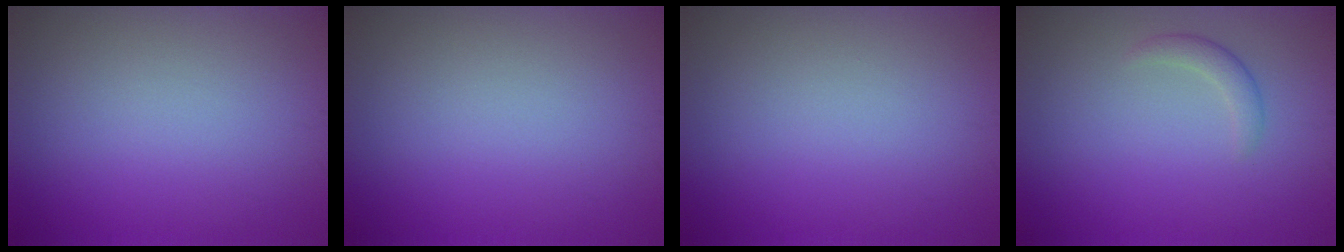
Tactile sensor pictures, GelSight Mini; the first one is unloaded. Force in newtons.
{"total": 0.0}
{"total": 0.0}
{"total": 1.4, "press": 1.4, "slide": 0.1}